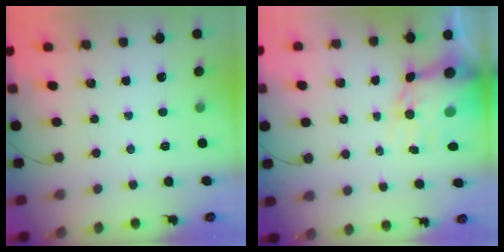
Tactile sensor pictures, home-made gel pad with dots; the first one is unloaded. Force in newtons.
{"total": 11.8, "press": 11.4, "slide": 3.0}